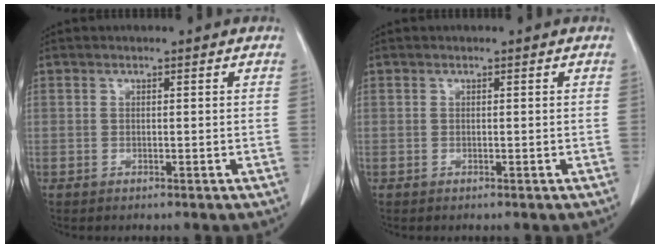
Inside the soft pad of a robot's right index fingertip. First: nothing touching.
{"total": 0.0}